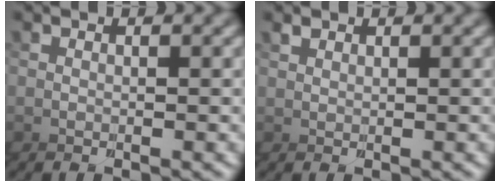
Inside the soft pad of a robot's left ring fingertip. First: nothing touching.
{"total": 1.3, "force": [1.1, 0.0, -0.7], "torque": [0.009, 0.002, 0.015]}